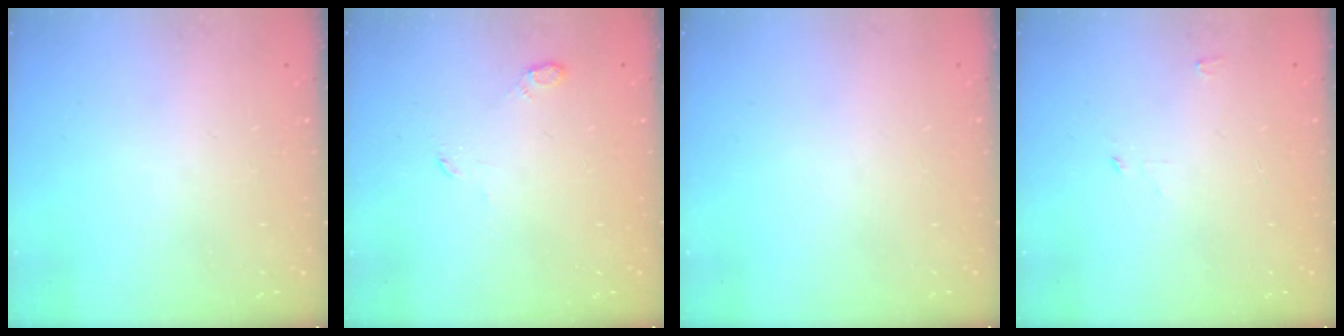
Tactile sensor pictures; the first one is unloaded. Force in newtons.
{"total": 3.6, "press": 3.5, "slide": 0.7}
{"total": 0.0}
{"total": 2.4, "press": 2.4, "slide": 0.2}